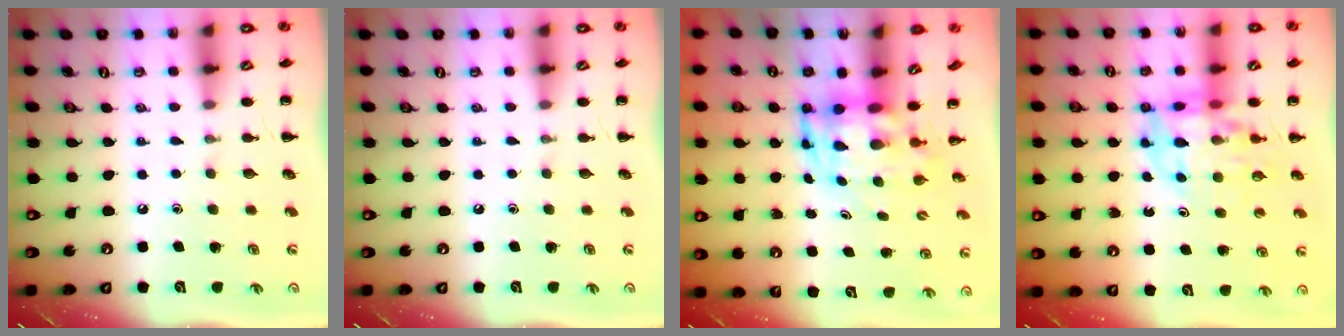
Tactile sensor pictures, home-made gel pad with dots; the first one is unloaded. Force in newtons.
{"total": 0.0}
{"total": 4.6, "press": 4.4, "slide": 1.2}
{"total": 10.6, "press": 10.0, "slide": 3.6}